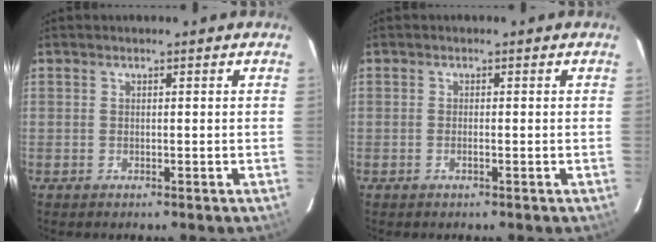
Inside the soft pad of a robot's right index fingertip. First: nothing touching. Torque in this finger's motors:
{"motor_torque": [-0.10, 0.00, 0.00, 0.00]}